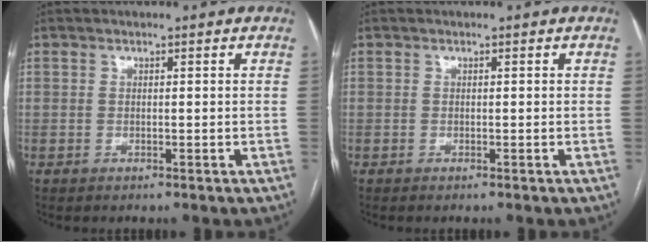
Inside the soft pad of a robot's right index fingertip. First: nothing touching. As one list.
[{"total": 0.0}]